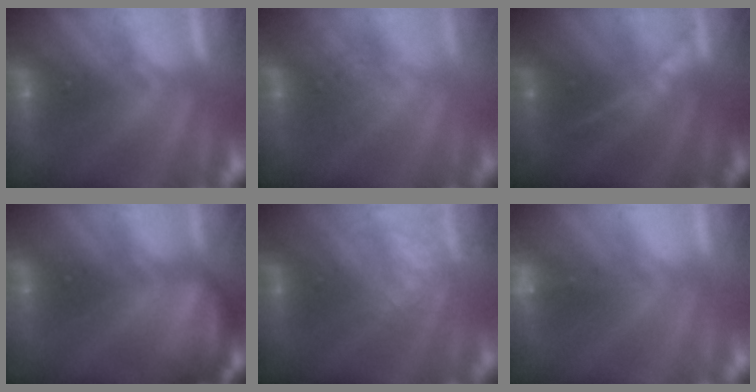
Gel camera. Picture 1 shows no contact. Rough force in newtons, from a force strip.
{"total": 2.6}
{"total": 1.4}
{"total": 8.7}
{"total": 2.6}
{"total": 1.8}